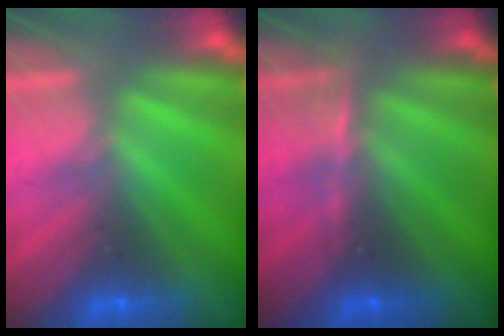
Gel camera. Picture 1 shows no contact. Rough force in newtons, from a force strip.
{"total": 2.8}